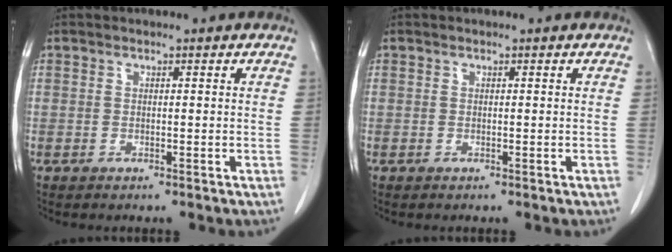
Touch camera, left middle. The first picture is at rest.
{"total": 0.0}